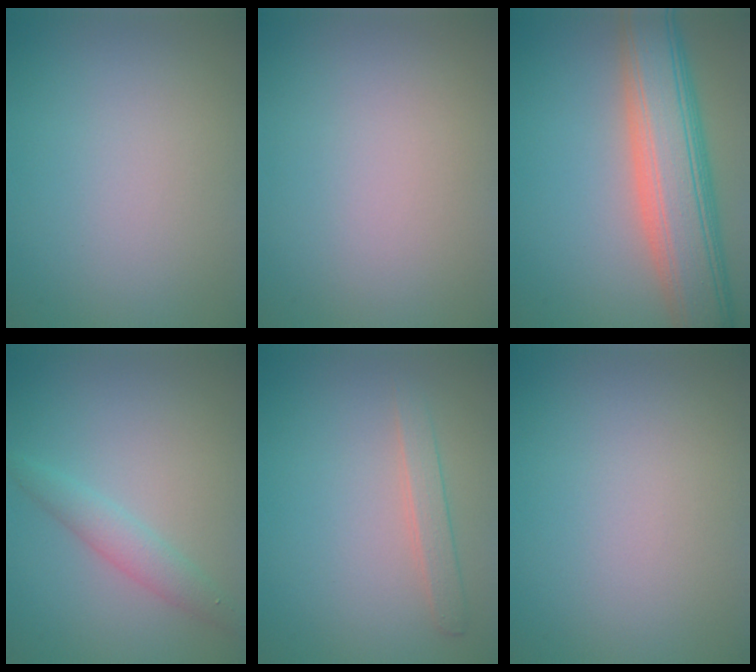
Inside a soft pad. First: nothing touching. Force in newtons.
{"total": 0.0}
{"total": 9.8, "press": 9.8, "slide": 0.5}
{"total": 2.2, "press": 2.2, "slide": 0.1}
{"total": 1.7, "press": 1.7, "slide": 0.0}
{"total": 0.0}